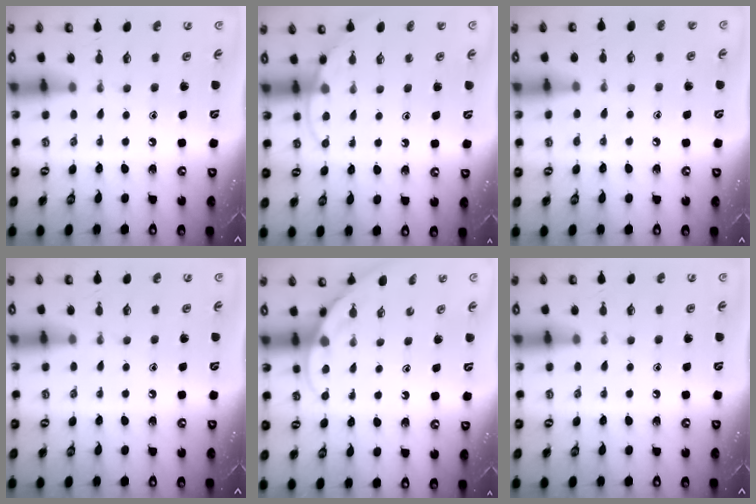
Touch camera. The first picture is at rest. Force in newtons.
{"total": 5.8, "press": 5.8, "slide": 0.4}
{"total": 4.9, "press": 4.9, "slide": 0.5}
{"total": 0.0}
{"total": 4.2, "press": 4.2, "slide": 0.3}
{"total": 0.0}